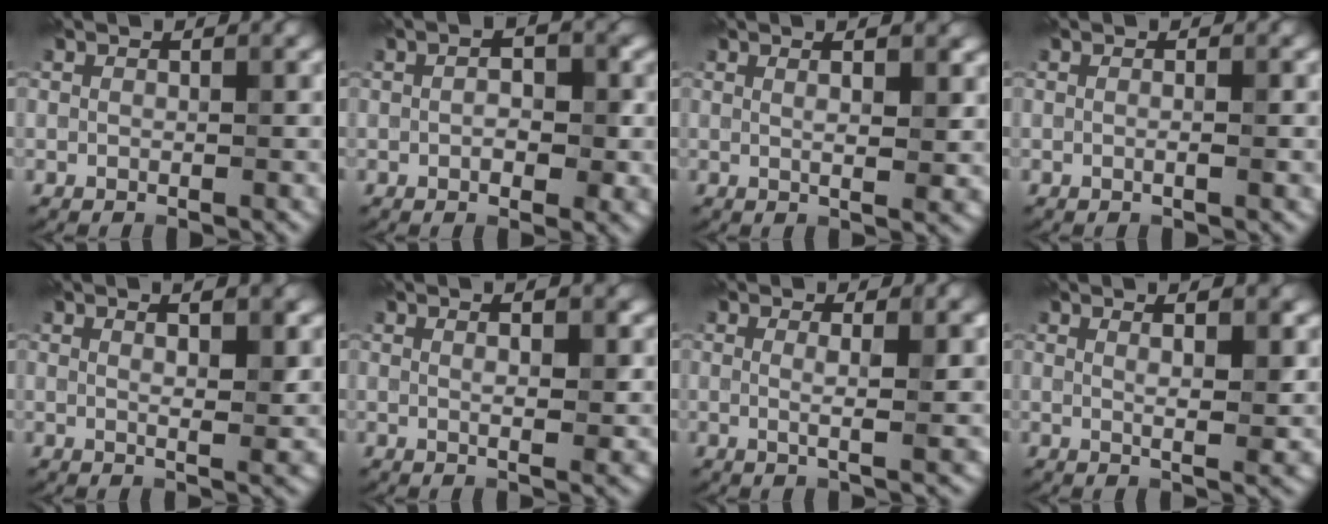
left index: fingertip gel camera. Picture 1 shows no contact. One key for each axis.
{"total": 3.0, "fx": -0.1, "fy": 1.7, "fz": 2.5, "tx": -0.014, "ty": -0.004, "tz": -0.009}
{"total": 4.5, "fx": 1.6, "fy": 1.6, "fz": 3.8, "tx": -0.030, "ty": 0.010, "tz": 0.005}
{"total": 1.1, "fx": -0.1, "fy": 0.1, "fz": 1.1, "tx": -0.015, "ty": -0.004, "tz": -0.002}
{"total": 4.8, "fx": 2.1, "fy": 1.6, "fz": 4.0, "tx": -0.039, "ty": 0.009, "tz": 0.013}
{"total": 4.0, "fx": 1.5, "fy": 1.4, "fz": 3.4, "tx": -0.028, "ty": 0.009, "tz": 0.007}
{"total": 2.7, "fx": 0.5, "fy": 0.5, "fz": 2.6, "tx": -0.040, "ty": -0.006, "tz": 0.004}
{"total": 5.6, "fx": 2.6, "fy": 2.0, "fz": 4.5, "tx": -0.037, "ty": 0.015, "tz": 0.015}